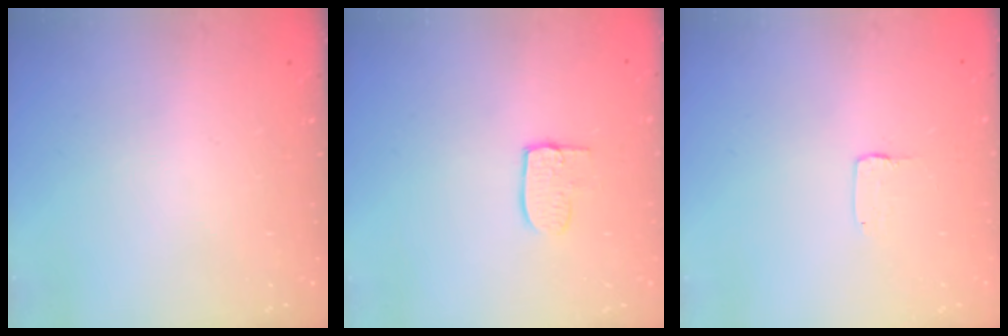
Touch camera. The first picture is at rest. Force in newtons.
{"total": 7.7, "press": 7.7, "slide": 0.6}
{"total": 1.0, "press": 1.0, "slide": 0.1}